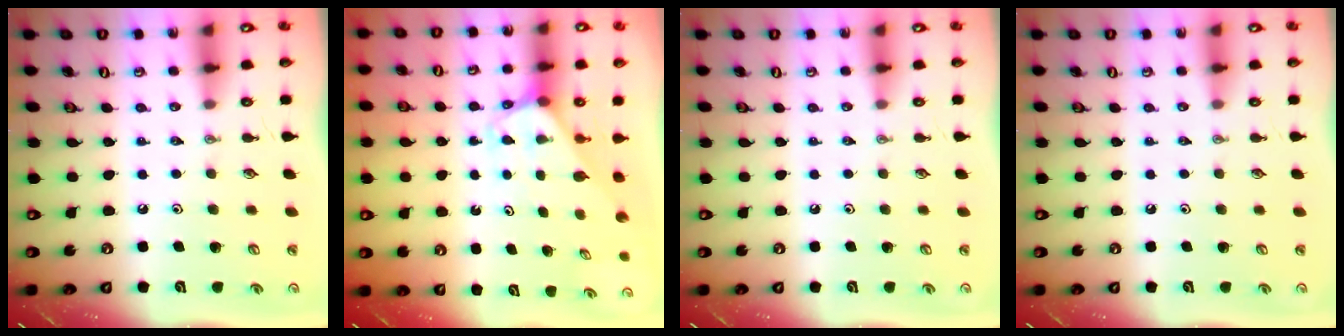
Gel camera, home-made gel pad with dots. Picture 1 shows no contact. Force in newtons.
{"total": 2.5, "press": 2.5, "slide": 0.2}
{"total": 0.0}
{"total": 0.0}